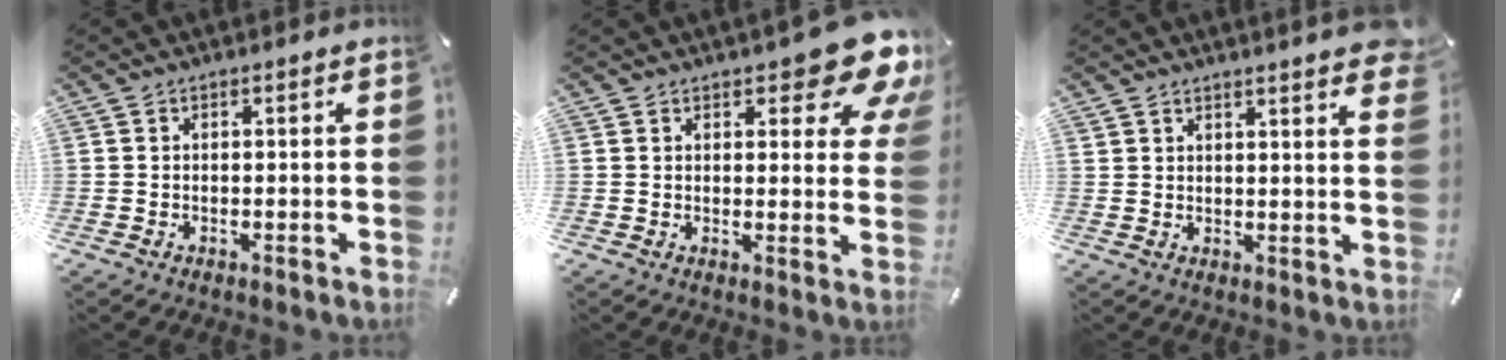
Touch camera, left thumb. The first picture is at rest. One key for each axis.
{"total": 11.4, "fx": 7.7, "fy": 4.8, "fz": 6.9, "tx": -0.068, "ty": -0.058, "tz": 0.132}
{"total": 4.0, "fx": 3.6, "fy": 0.5, "fz": 1.7, "tx": -0.026, "ty": -0.020, "tz": 0.063}